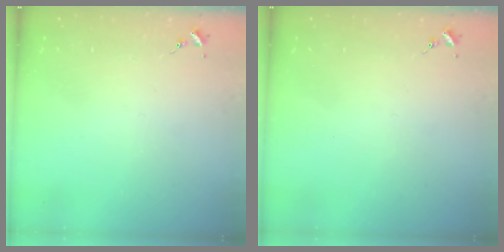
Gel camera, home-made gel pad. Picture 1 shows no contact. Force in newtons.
{"total": 0.0}